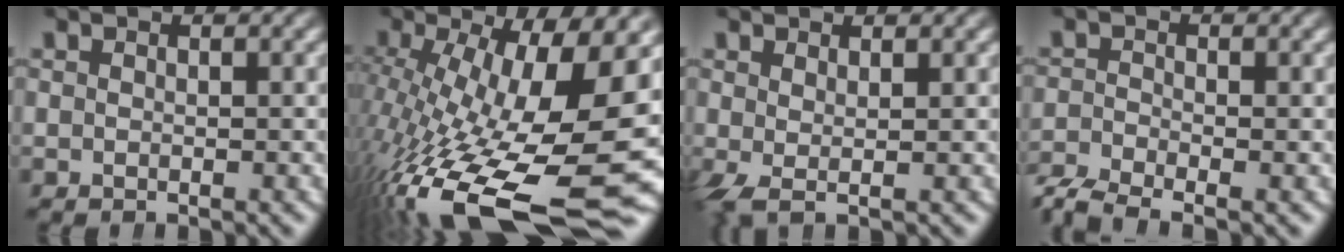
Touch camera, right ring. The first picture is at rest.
{"total": 16.4, "force": [-8.3, 6.3, 12.6], "torque": [-0.215, -0.068, -0.086]}
{"total": 1.1, "force": [0.2, -0.3, 1.0], "torque": [-0.023, -0.012, 0.014]}
{"total": 5.1, "force": [-4.1, 2.3, 1.9], "torque": [-0.032, -0.018, -0.063]}